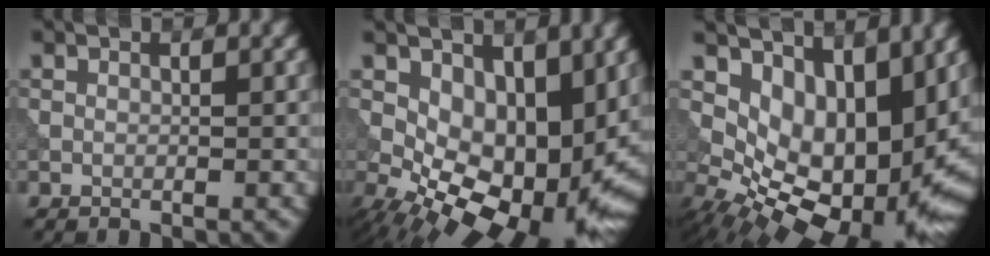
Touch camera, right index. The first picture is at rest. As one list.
[{"total": 11.1, "force": [0.5, 6.5, 8.9], "torque": [-0.137, -0.035, 0.024]}, {"total": 13.3, "force": [2.8, 7.4, 10.7], "torque": [-0.142, -0.016, 0.081]}]